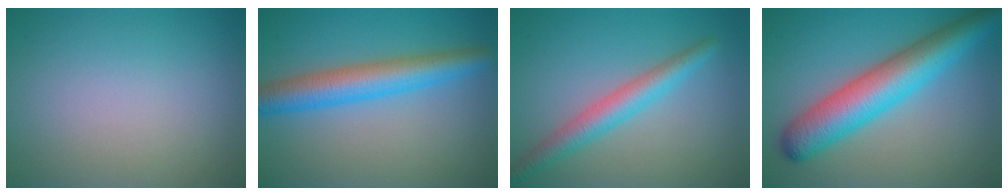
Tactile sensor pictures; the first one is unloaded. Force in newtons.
{"total": 5.7, "press": 5.7, "slide": 0.2}
{"total": 3.7, "press": 3.7, "slide": 0.1}
{"total": 8.2, "press": 8.2, "slide": 0.2}